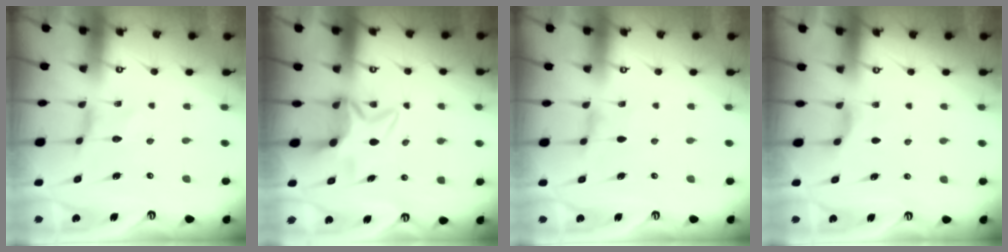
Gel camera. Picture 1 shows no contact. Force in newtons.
{"total": 8.3, "press": 8.3, "slide": 1.0}
{"total": 2.3, "press": 2.2, "slide": 0.6}
{"total": 3.6, "press": 3.5, "slide": 0.5}